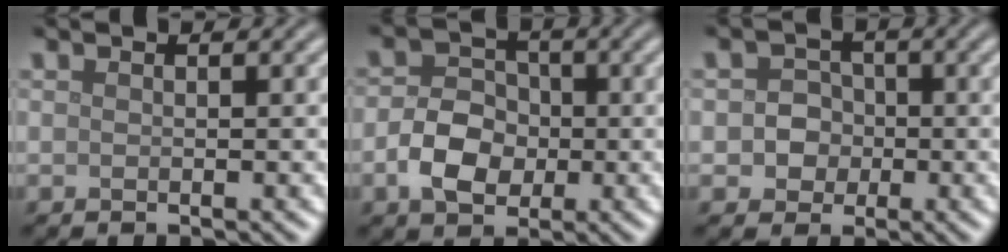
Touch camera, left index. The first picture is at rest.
{"total": 4.3, "force": [-1.1, 3.3, 2.6], "torque": [-0.049, 0.003, -0.023]}
{"total": 2.9, "force": [-0.2, 2.7, 1.1], "torque": [0.001, 0.001, -0.016]}